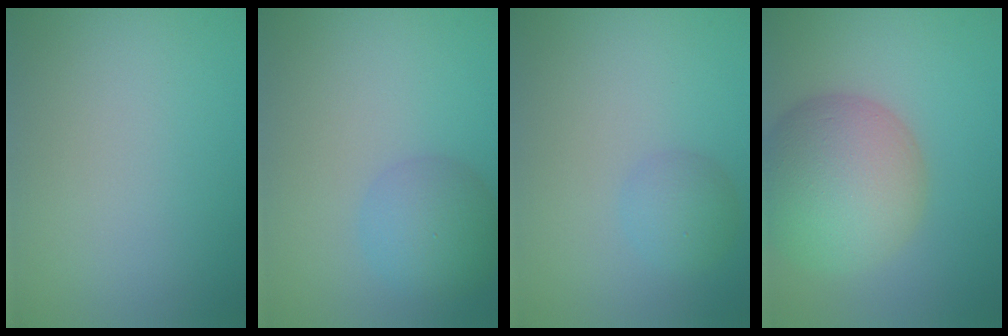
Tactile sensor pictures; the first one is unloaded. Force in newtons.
{"total": 3.8, "press": 3.8, "slide": 0.1}
{"total": 2.0, "press": 2.0, "slide": 0.1}
{"total": 9.4, "press": 9.4, "slide": 0.7}